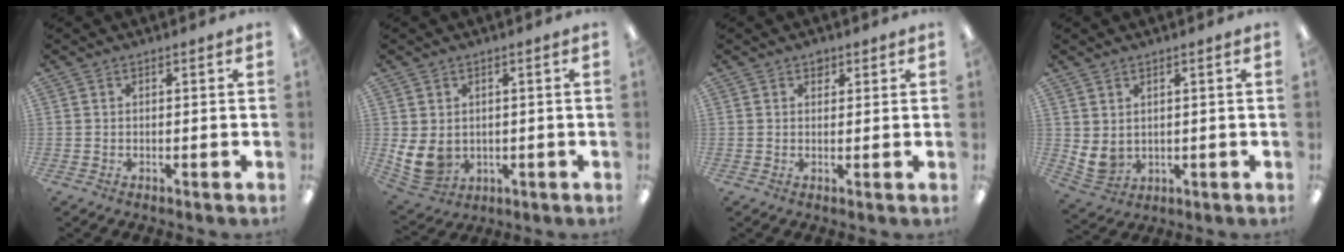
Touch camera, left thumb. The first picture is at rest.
{"total": 7.1, "force": [0.7, 5.8, 4.1], "torque": [-0.092, -0.003, 0.018]}
{"total": 1.8, "force": [1.3, 1.2, 0.5], "torque": [0.003, -0.004, 0.020]}
{"total": 4.1, "force": [1.6, 3.2, 1.9], "torque": [-0.054, -0.011, 0.033]}